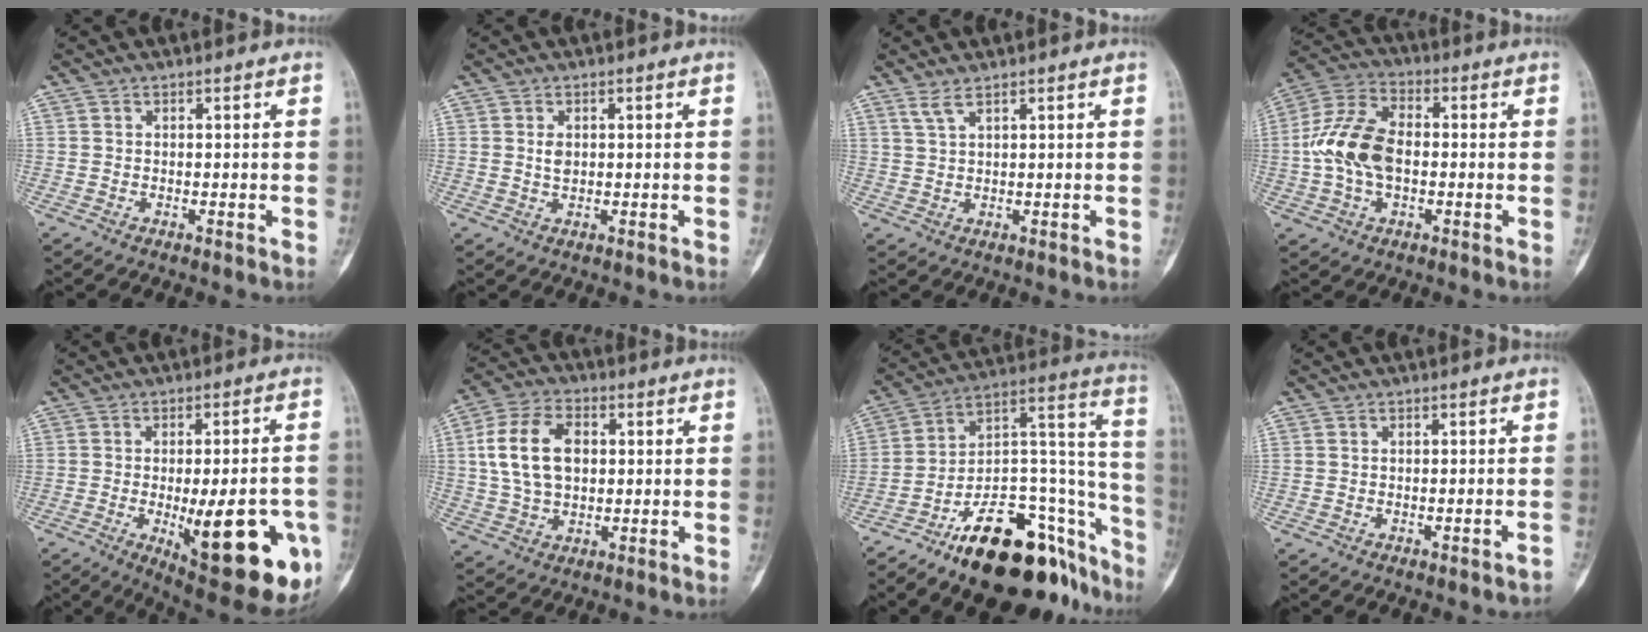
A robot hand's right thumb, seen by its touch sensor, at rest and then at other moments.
{"total": 2.0, "force": [0.4, 1.3, 1.4], "torque": [-0.022, -0.003, 0.010]}
{"total": 2.2, "force": [1.7, 0.2, 1.4], "torque": [-0.033, -0.003, 0.042]}
{"total": 12.7, "force": [-0.6, 7.8, 9.9], "torque": [-0.197, 0.028, -0.016]}
{"total": 22.0, "force": [-6.2, 7.4, 19.8], "torque": [-0.212, -0.005, -0.061]}
{"total": 12.8, "force": [2.0, 8.4, 9.5], "torque": [-0.165, 0.010, 0.035]}
{"total": 28.8, "force": [-17.7, 12.2, 19.2], "torque": [-0.179, 0.123, -0.272]}
{"total": 1.1, "force": [-0.9, -0.1, 0.6], "torque": [-0.016, 0.011, -0.005]}